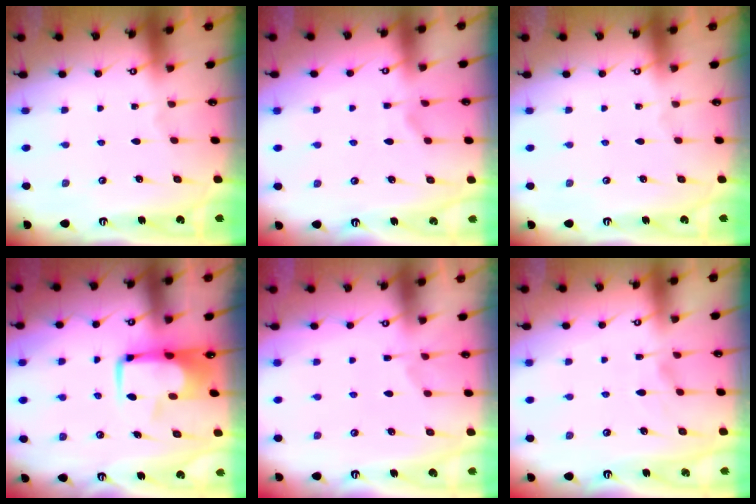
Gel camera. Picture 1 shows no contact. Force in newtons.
{"total": 1.6, "press": 1.3, "slide": 0.9}
{"total": 0.0}
{"total": 6.5, "press": 6.4, "slide": 1.2}
{"total": 4.1, "press": 3.9, "slide": 1.3}
{"total": 1.2, "press": 0.7, "slide": 0.9}